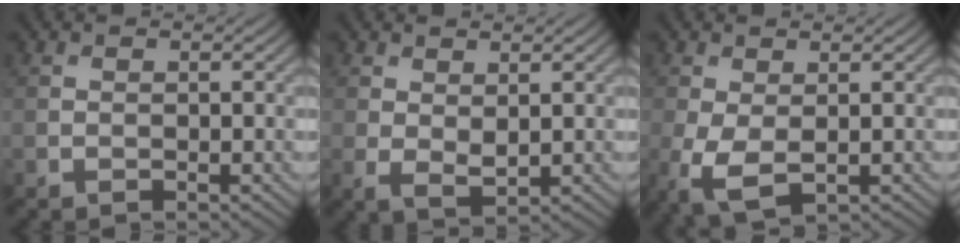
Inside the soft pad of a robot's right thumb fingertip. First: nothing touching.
{"total": 2.6, "force": [0.8, 1.3, 2.1], "torque": [-0.045, -0.007, 0.020]}
{"total": 4.9, "force": [-1.0, 2.7, 4.0], "torque": [-0.114, -0.016, -0.014]}